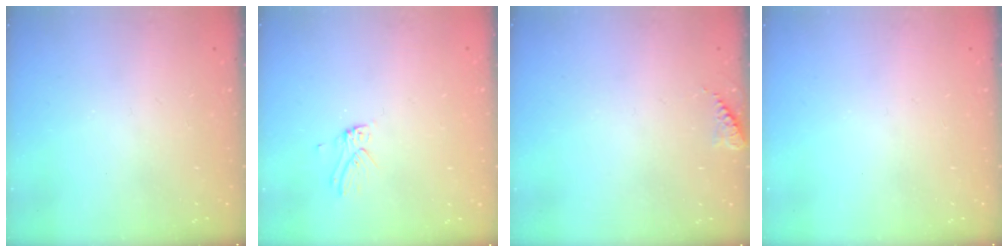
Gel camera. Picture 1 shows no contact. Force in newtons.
{"total": 2.7, "press": 2.7, "slide": 0.3}
{"total": 6.6, "press": 6.6, "slide": 0.7}
{"total": 0.0}